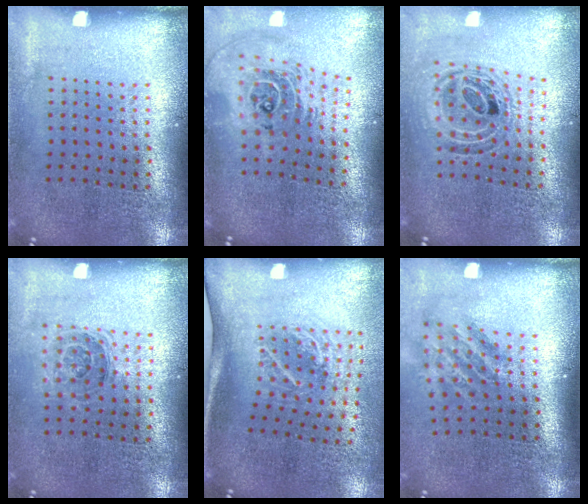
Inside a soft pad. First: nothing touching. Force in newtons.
{"total": 2.5, "press": 1.8, "slide": 1.7}
{"total": 0.9, "press": 0.9, "slide": 0.3}
{"total": 1.1, "press": 1.0, "slide": 0.5}
{"total": 1.9, "press": 1.2, "slide": 1.5}
{"total": 1.7, "press": 1.2, "slide": 1.2}